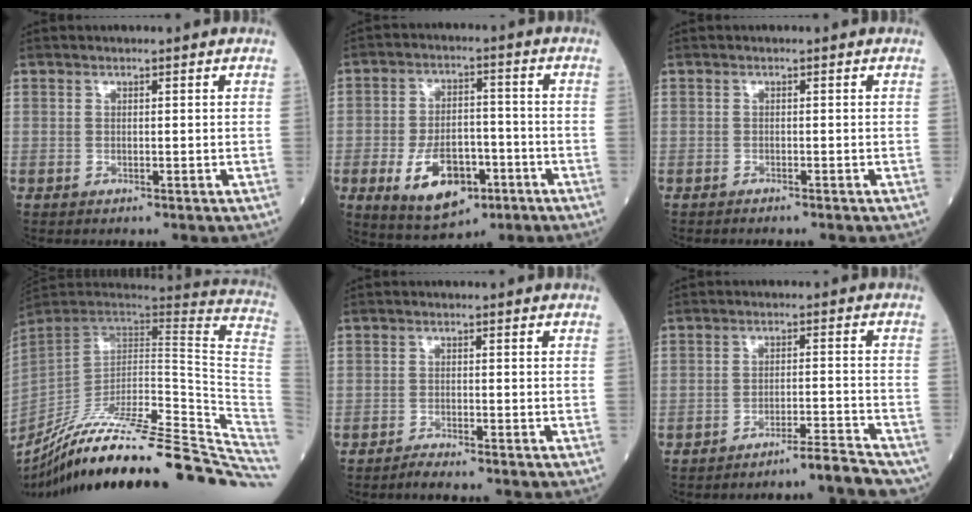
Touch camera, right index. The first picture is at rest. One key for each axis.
{"total": 10.6, "fx": -4.4, "fy": 5.6, "fz": 7.8, "tx": -0.147, "ty": -0.003, "tz": -0.066}
{"total": 1.3, "fx": -1.2, "fy": -0.1, "fz": 0.5, "tx": -0.008, "ty": 0.001, "tz": -0.012}
{"total": 35.1, "fx": -30.4, "fy": 1.8, "fz": 17.5, "tx": -0.145, "ty": -0.030, "tz": -0.424}
{"total": 1.8, "fx": -1.6, "fy": -0.5, "fz": 0.5, "tx": -0.013, "ty": -0.001, "tz": -0.028}
{"total": 5.2, "fx": -5.0, "fy": -1.3, "fz": 1.1, "tx": 0.000, "ty": 0.004, "tz": -0.072}